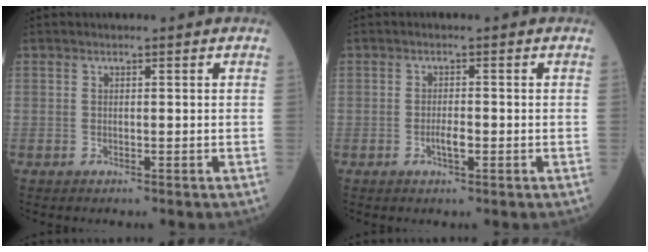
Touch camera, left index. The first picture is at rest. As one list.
[{"total": 1.9, "force": [-0.7, 0.4, 1.7], "torque": [-0.033, 0.000, -0.011]}]